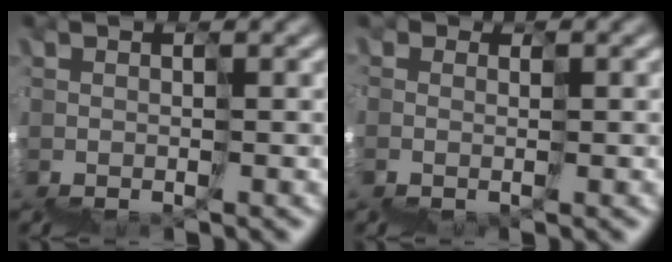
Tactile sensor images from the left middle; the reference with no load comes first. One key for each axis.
{"total": 1.5, "fx": -0.4, "fy": 1.4, "fz": -0.5, "tx": 0.020, "ty": 0.016, "tz": -0.001}